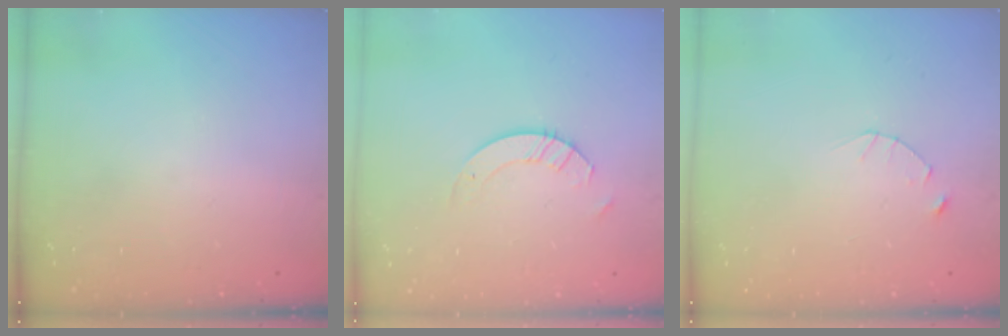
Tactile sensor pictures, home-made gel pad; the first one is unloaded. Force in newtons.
{"total": 4.4, "press": 4.3, "slide": 0.4}
{"total": 2.5, "press": 2.4, "slide": 0.3}